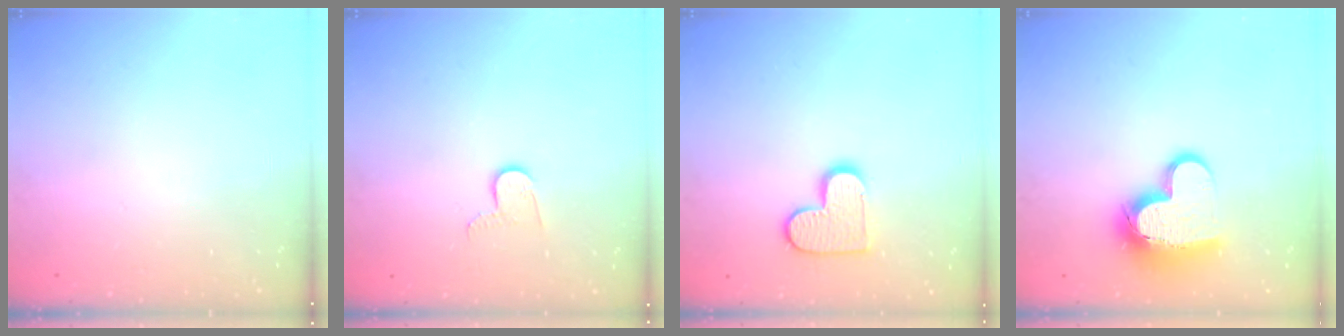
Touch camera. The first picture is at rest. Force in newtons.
{"total": 5.9, "press": 5.8, "slide": 0.5}
{"total": 11.0, "press": 11.0, "slide": 0.7}
{"total": 15.0, "press": 14.9, "slide": 1.2}